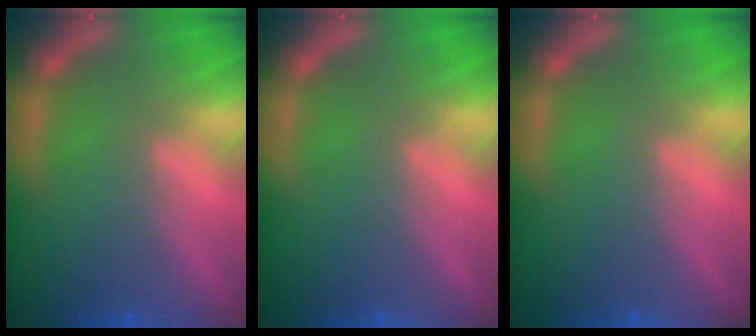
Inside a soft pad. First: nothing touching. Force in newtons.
{"total": 0.0}
{"total": 0.0}